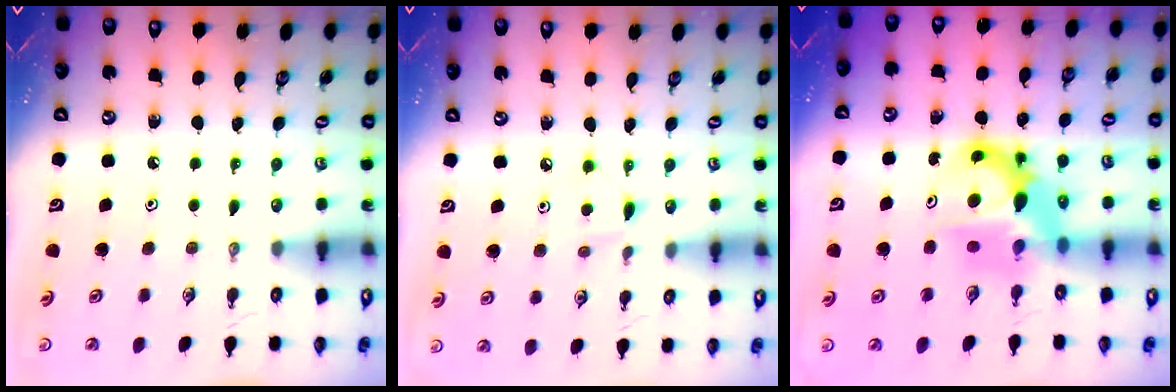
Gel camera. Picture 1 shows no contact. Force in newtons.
{"total": 5.7, "press": 5.7, "slide": 0.5}
{"total": 8.7, "press": 8.7, "slide": 0.7}